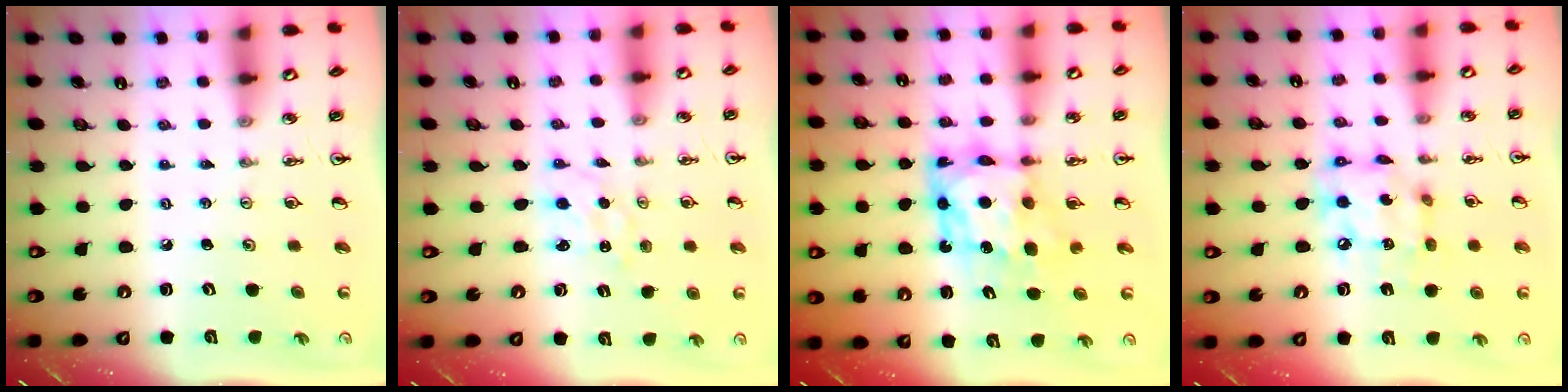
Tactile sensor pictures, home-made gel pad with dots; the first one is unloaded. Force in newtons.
{"total": 0.6, "press": 0.6, "slide": 0.1}
{"total": 8.1, "press": 8.1, "slide": 0.8}
{"total": 12.1, "press": 12.1, "slide": 1.1}